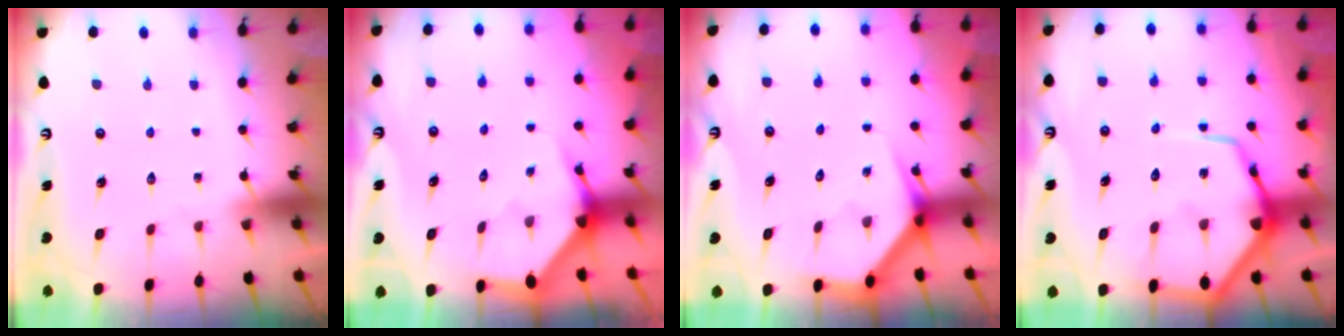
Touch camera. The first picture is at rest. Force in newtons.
{"total": 3.5, "press": 3.5, "slide": 0.1}
{"total": 3.5, "press": 3.5, "slide": 0.3}
{"total": 12.7, "press": 12.6, "slide": 1.2}